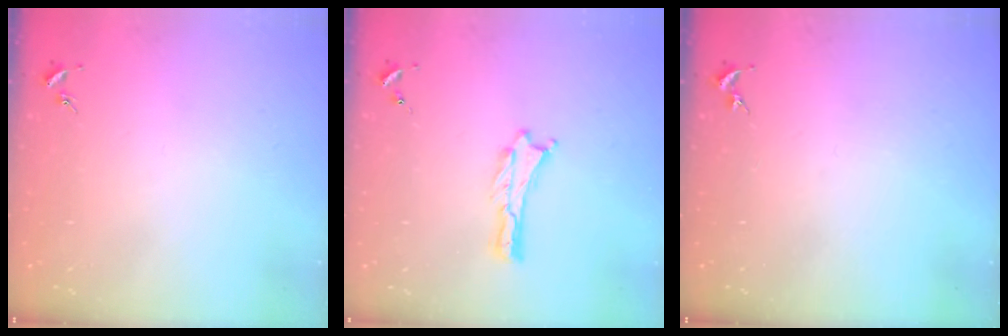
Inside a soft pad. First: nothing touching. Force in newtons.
{"total": 0.0}
{"total": 0.0}